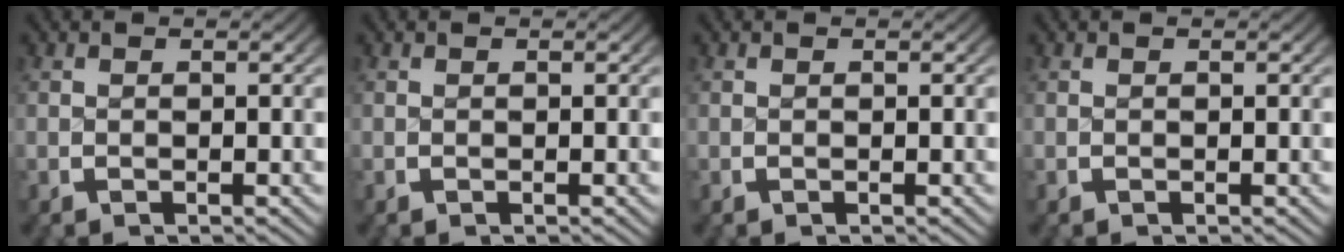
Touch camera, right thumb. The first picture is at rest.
{"total": 0.0}
{"total": 0.0}
{"total": 0.0}